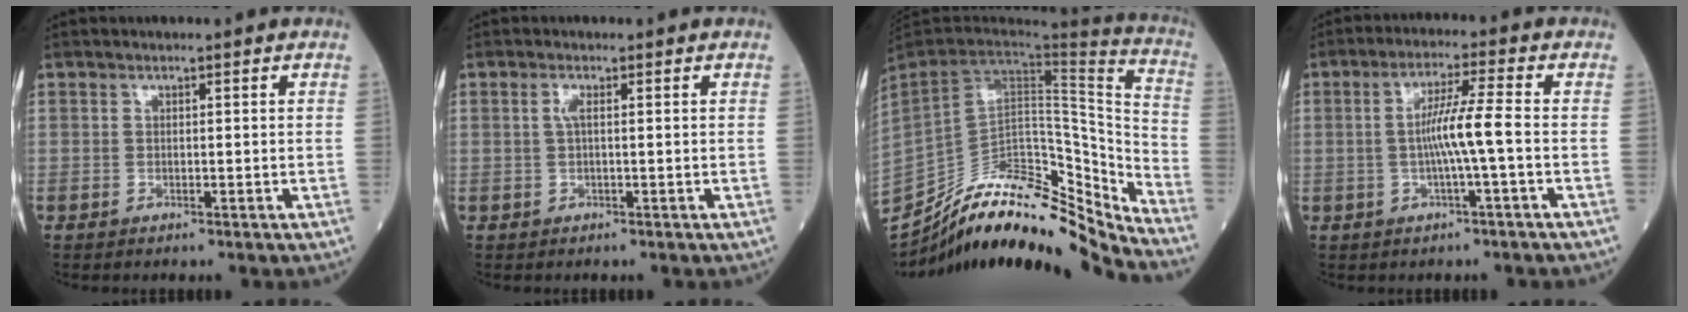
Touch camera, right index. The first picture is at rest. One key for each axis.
{"total": 1.3, "fx": 0.2, "fy": 0.2, "fz": 1.3, "tx": -0.031, "ty": 0.001, "tz": 0.001}
{"total": 24.9, "fx": -22.0, "fy": 5.0, "fz": 10.5, "tx": -0.196, "ty": 0.013, "tz": -0.353}
{"total": 6.3, "fx": -0.9, "fy": -0.8, "fz": 6.2, "tx": -0.115, "ty": 0.009, "tz": -0.017}